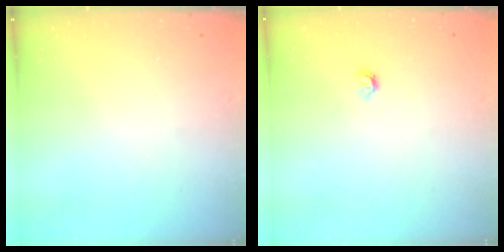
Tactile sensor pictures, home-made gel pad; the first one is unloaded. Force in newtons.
{"total": 3.6, "press": 3.6, "slide": 0.7}